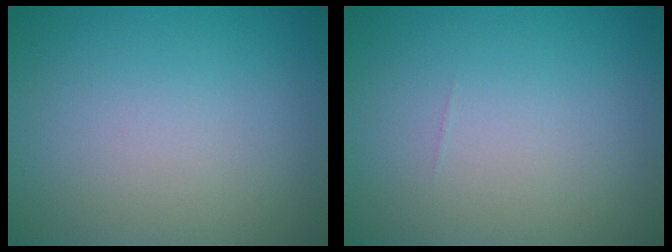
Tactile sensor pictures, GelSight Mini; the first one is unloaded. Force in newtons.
{"total": 0.0}